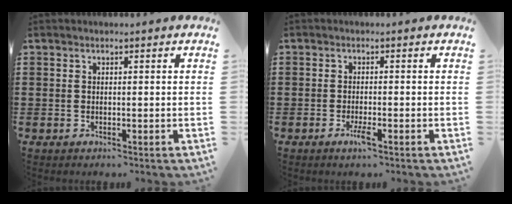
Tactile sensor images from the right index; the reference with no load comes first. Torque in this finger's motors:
{"motor_torque": [0.41, -0.13, 0.05, 0.01]}